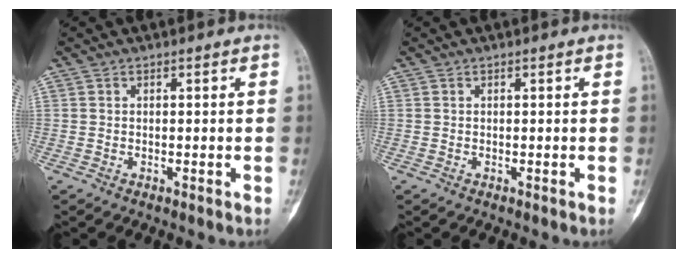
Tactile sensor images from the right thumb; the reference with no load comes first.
{"total": 0.0}